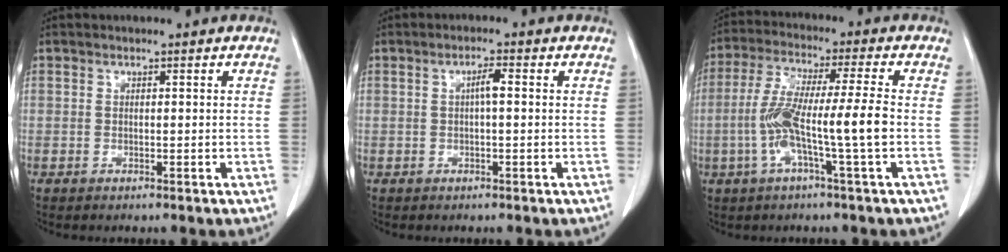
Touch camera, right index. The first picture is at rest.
{"total": 2.1, "force": [0.2, 0.2, 2.1], "torque": [-0.038, 0.004, 0.003]}
{"total": 10.6, "force": [-2.2, -0.4, 10.3], "torque": [-0.206, 0.009, -0.048]}